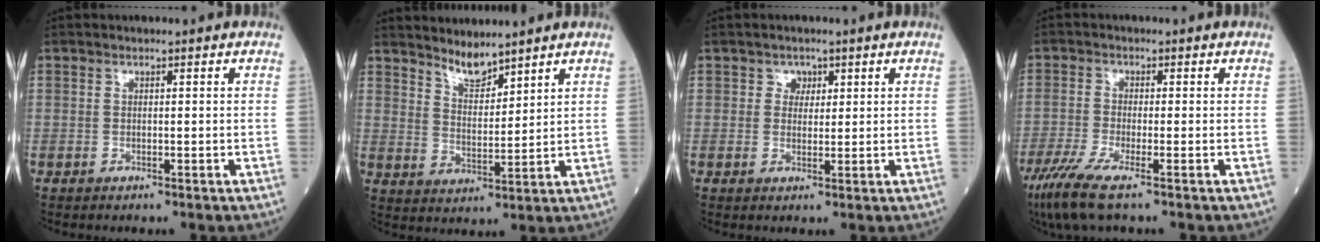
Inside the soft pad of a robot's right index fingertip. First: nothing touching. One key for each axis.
{"total": 4.6, "fx": 4.3, "fy": 0.7, "fz": 1.5, "tx": -0.035, "ty": -0.007, "tz": 0.090}
{"total": 2.1, "fx": 0.9, "fy": 1.7, "fz": 0.7, "tx": -0.009, "ty": 0.000, "tz": 0.013}
{"total": 8.3, "fx": -5.5, "fy": 1.0, "fz": 6.2, "tx": -0.129, "ty": -0.027, "tz": -0.102}